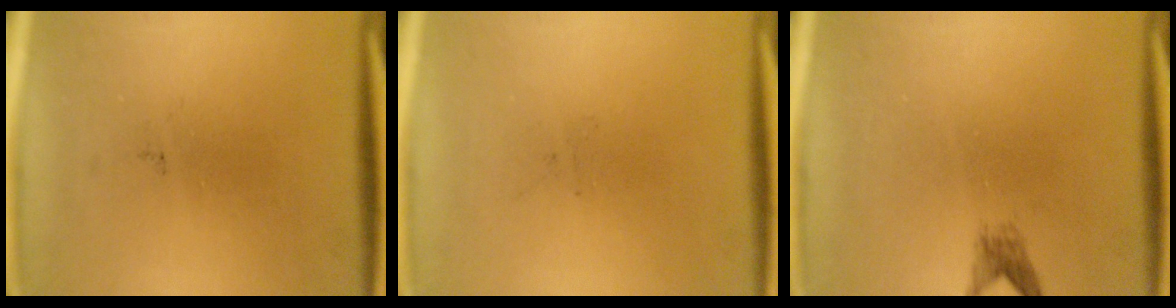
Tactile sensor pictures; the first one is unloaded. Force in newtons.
{"total": 0.0}
{"total": 1.5}